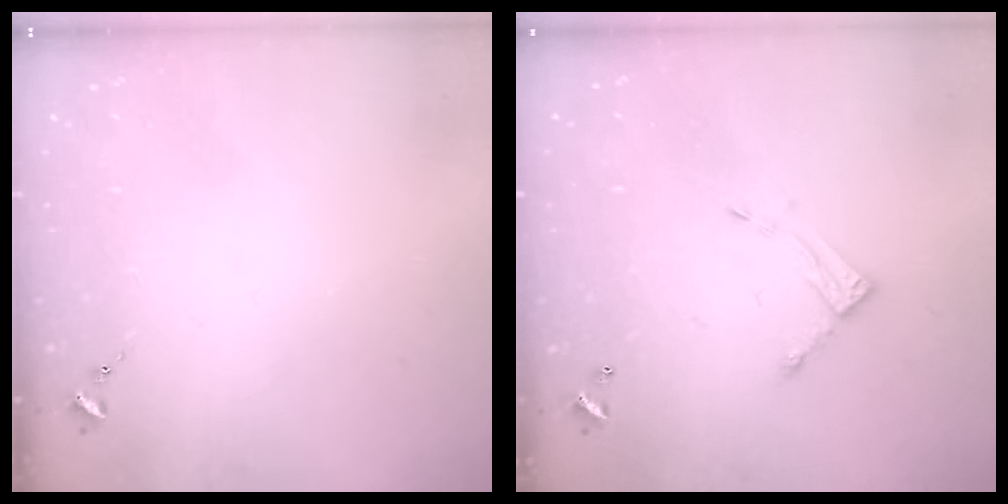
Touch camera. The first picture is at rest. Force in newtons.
{"total": 7.3, "press": 7.3, "slide": 0.3}